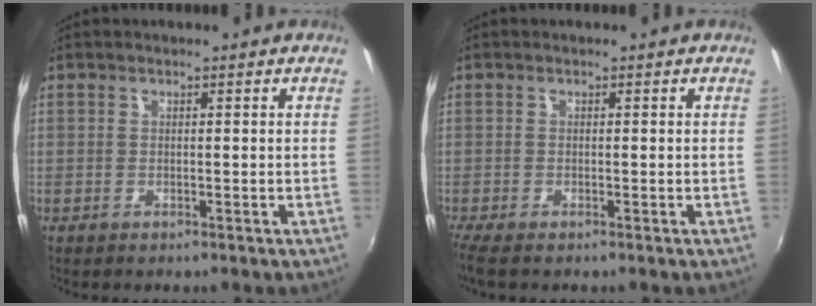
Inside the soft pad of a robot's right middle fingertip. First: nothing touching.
{"total": 2.1, "force": [-1.5, 0.2, 1.4], "torque": [-0.033, -0.010, -0.031]}